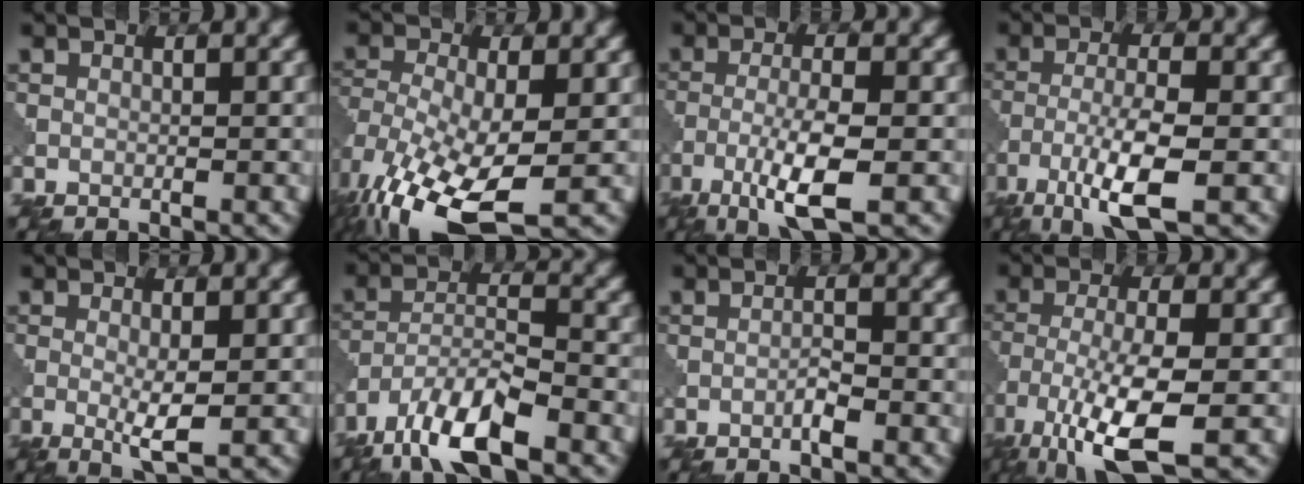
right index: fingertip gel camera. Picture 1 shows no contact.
{"total": 11.8, "force": [-5.5, 5.4, 8.9], "torque": [-0.196, -0.022, -0.096]}
{"total": 5.8, "force": [-2.6, 1.1, 5.1], "torque": [-0.098, 0.001, -0.053]}
{"total": 6.7, "force": [-3.3, 1.4, 5.7], "torque": [-0.110, 0.000, -0.069]}
{"total": 2.9, "force": [-0.3, 0.4, 2.9], "torque": [-0.055, -0.008, -0.003]}
{"total": 8.8, "force": [-6.1, 2.7, 5.7], "torque": [-0.102, -0.001, -0.123]}
{"total": 1.4, "force": [-0.8, 0.2, 1.1], "torque": [-0.020, 0.004, -0.016]}
{"total": 9.3, "force": [-4.9, 2.6, 7.5], "torque": [-0.157, -0.016, -0.093]}